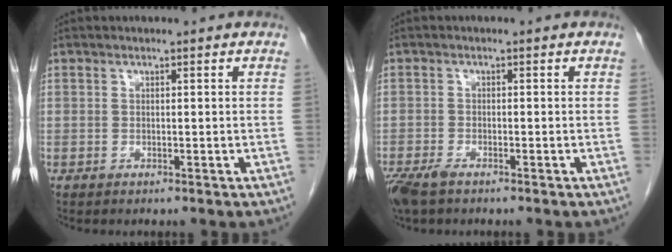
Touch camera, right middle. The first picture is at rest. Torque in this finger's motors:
{"motor_torque": [0.05, -0.01, 0.04, 0.01]}